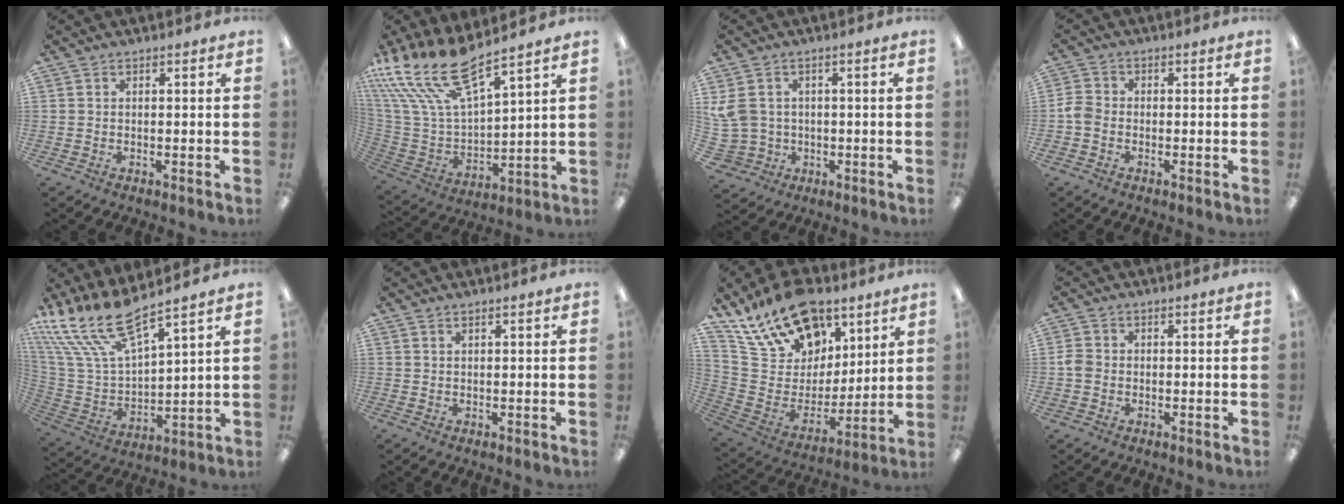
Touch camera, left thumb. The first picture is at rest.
{"total": 18.2, "force": [13.8, 5.4, 10.7], "torque": [-0.269, -0.091, 0.248]}
{"total": 7.2, "force": [1.0, 6.6, 2.6], "torque": [-0.081, 0.003, 0.022]}
{"total": 3.2, "force": [-1.1, 2.4, 1.8], "torque": [-0.036, 0.007, -0.021]}
{"total": 17.3, "force": [13.1, 5.1, 10.1], "torque": [-0.258, -0.086, 0.236]}
{"total": 0.7, "force": [0.5, 0.1, 0.4], "torque": [-0.009, 0.001, 0.009]}
{"total": 21.3, "force": [14.9, 12.3, 9.0], "torque": [-0.163, -0.087, 0.273]}
{"total": 2.8, "force": [-0.4, 2.4, 1.3], "torque": [-0.024, 0.006, -0.008]}